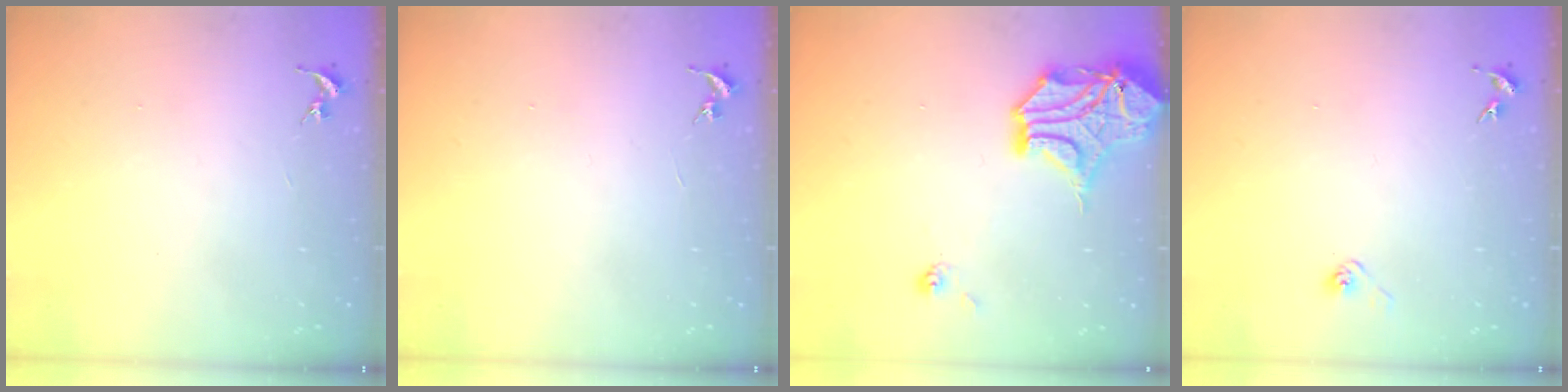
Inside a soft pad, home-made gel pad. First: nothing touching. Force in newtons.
{"total": 0.0}
{"total": 15.2, "press": 15.1, "slide": 2.2}
{"total": 2.8, "press": 2.6, "slide": 1.1}